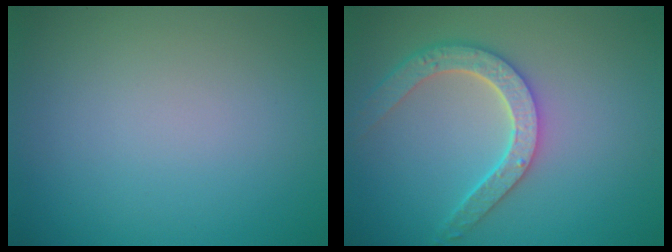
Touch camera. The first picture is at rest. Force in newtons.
{"total": 4.6, "press": 3.8, "slide": 2.6}